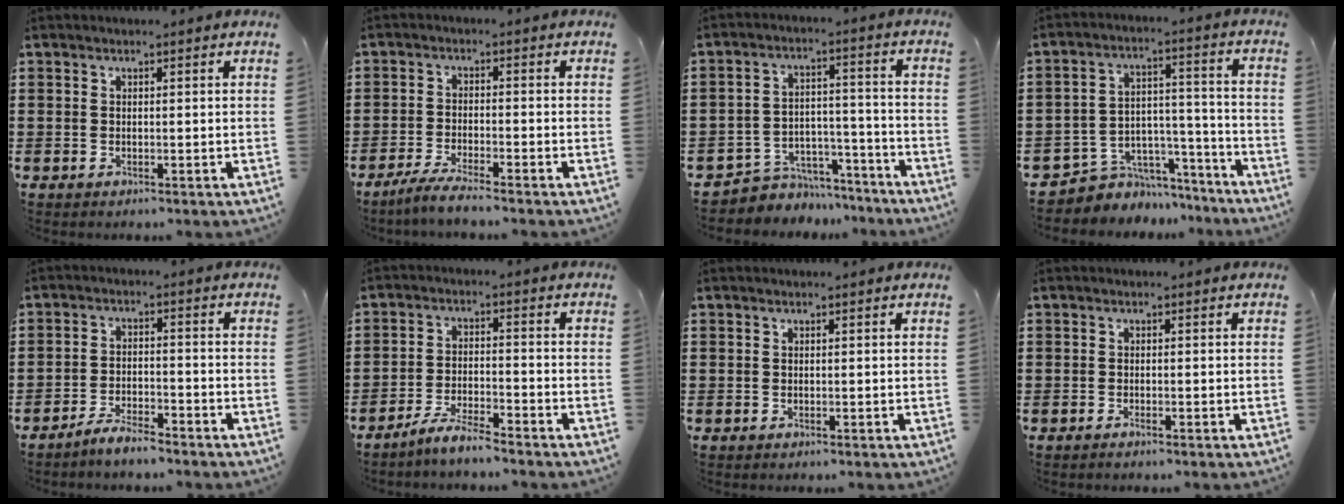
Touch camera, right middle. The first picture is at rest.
{"total": 3.6, "force": [-3.3, 0.0, 1.6], "torque": [-0.035, -0.002, -0.065]}
{"total": 5.7, "force": [-5.2, 2.1, 0.2], "torque": [-0.006, 0.020, -0.108]}
{"total": 5.5, "force": [-4.5, 3.0, 0.3], "torque": [-0.014, 0.017, -0.092]}
{"total": 3.9, "force": [-3.8, 0.3, 1.0], "torque": [-0.027, 0.004, -0.078]}
{"total": 4.7, "force": [-4.4, 0.2, 1.8], "torque": [-0.045, -0.002, -0.087]}
{"total": 0.0}
{"total": 0.5, "force": [-0.3, 0.0, 0.4], "torque": [-0.009, -0.004, -0.005]}